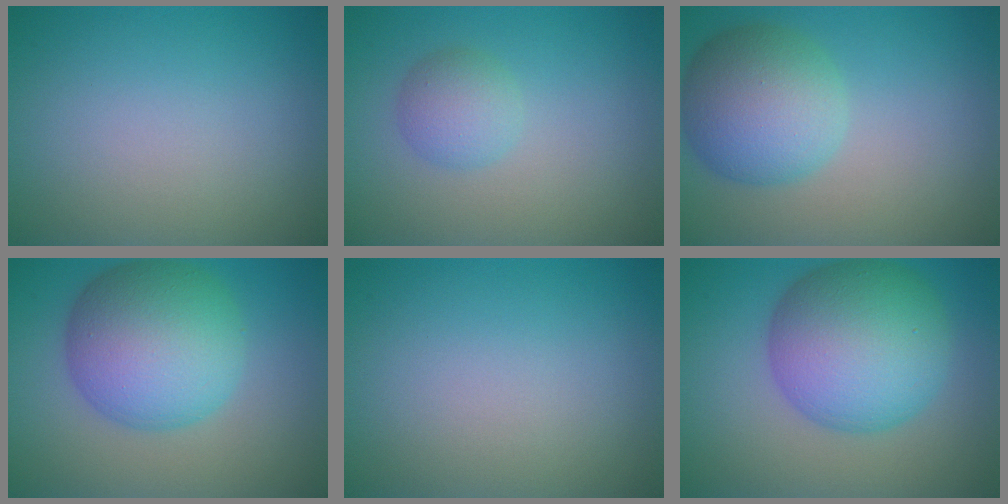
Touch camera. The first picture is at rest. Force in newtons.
{"total": 2.4, "press": 2.4, "slide": 0.1}
{"total": 6.9, "press": 6.9, "slide": 0.2}
{"total": 9.8, "press": 9.8, "slide": 0.2}
{"total": 0.0}
{"total": 10.5, "press": 10.5, "slide": 0.3}